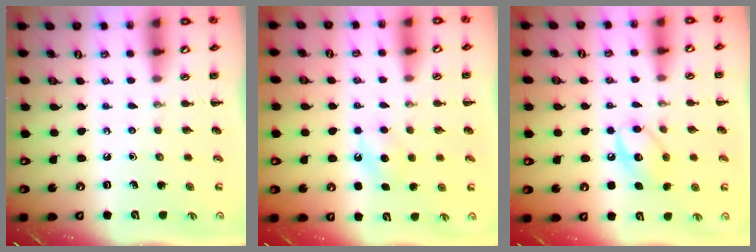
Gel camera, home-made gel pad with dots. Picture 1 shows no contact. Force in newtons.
{"total": 6.7, "press": 6.5, "slide": 1.6}
{"total": 10.7, "press": 10.6, "slide": 0.8}